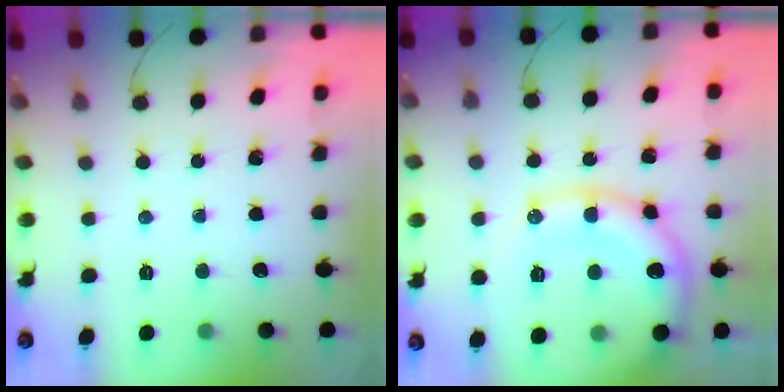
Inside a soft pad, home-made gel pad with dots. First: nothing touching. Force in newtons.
{"total": 17.4, "press": 17.3, "slide": 1.5}